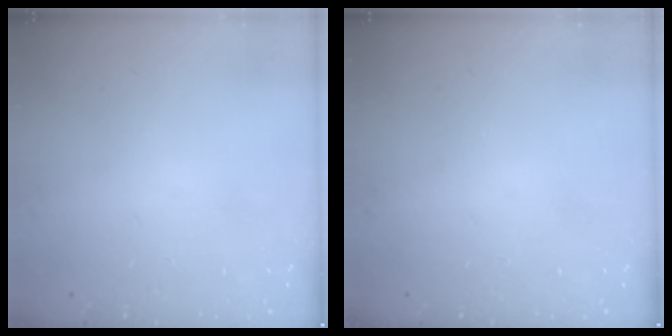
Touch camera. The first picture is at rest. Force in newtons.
{"total": 0.0}